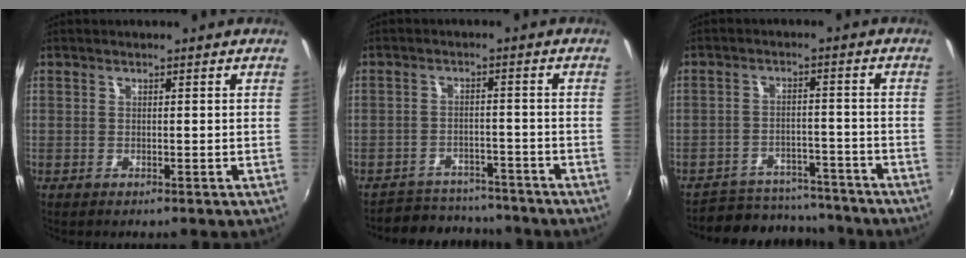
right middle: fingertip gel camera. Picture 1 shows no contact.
{"total": 9.2, "force": [-8.4, 3.4, 1.3], "torque": [-0.043, 0.014, -0.118]}
{"total": 12.6, "force": [-11.3, 4.6, 2.9], "torque": [-0.075, 0.019, -0.152]}